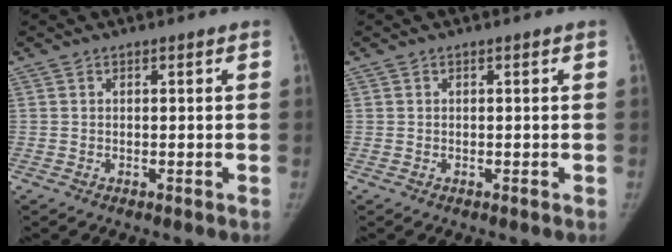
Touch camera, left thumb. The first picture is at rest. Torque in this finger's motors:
{"motor_torque": [0.06, 0.02, 0.02, -0.26, 0.02]}